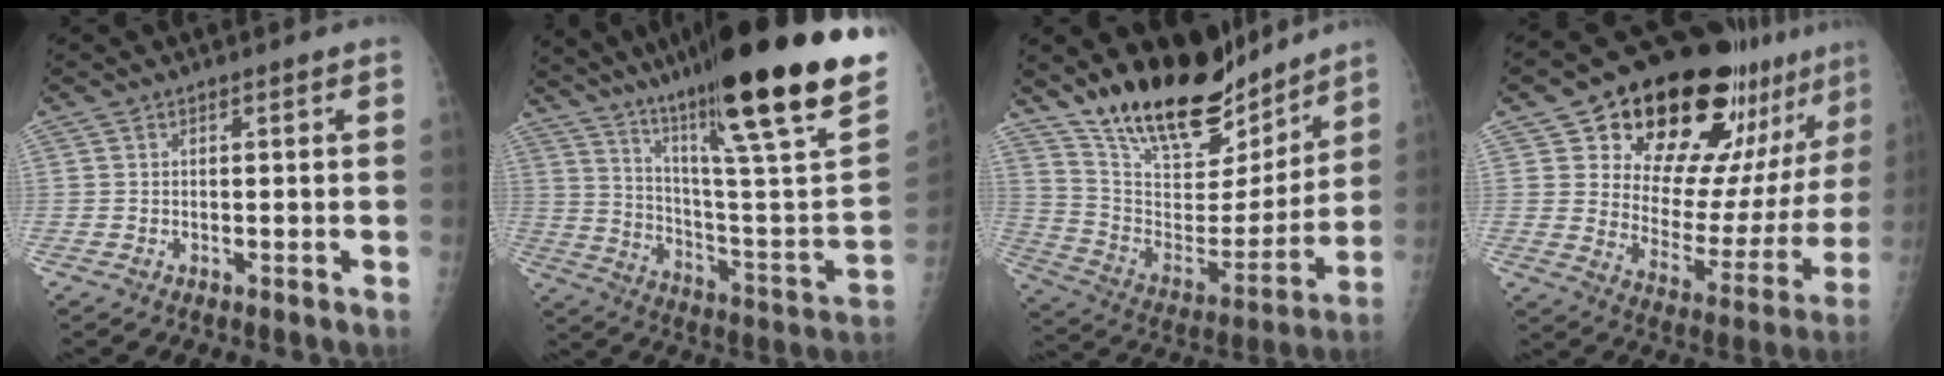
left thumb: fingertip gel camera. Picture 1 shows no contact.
{"total": 33.8, "force": [23.3, 2.5, 24.4], "torque": [-0.336, -0.102, 0.354]}
{"total": 22.9, "force": [18.1, 9.1, 10.6], "torque": [-0.137, -0.098, 0.312]}
{"total": 26.2, "force": [16.8, 11.8, 16.3], "torque": [-0.194, -0.067, 0.243]}